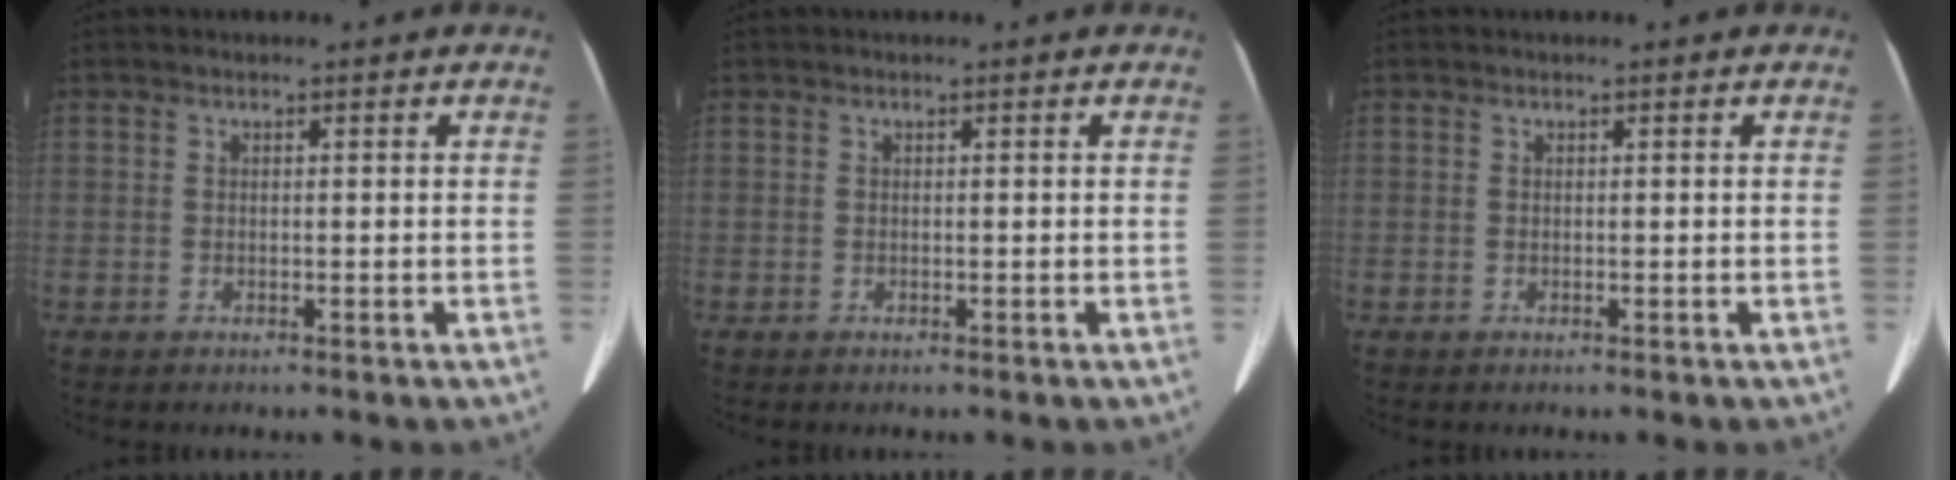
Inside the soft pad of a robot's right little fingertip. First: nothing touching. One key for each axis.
{"total": 0.0}
{"total": 0.0}